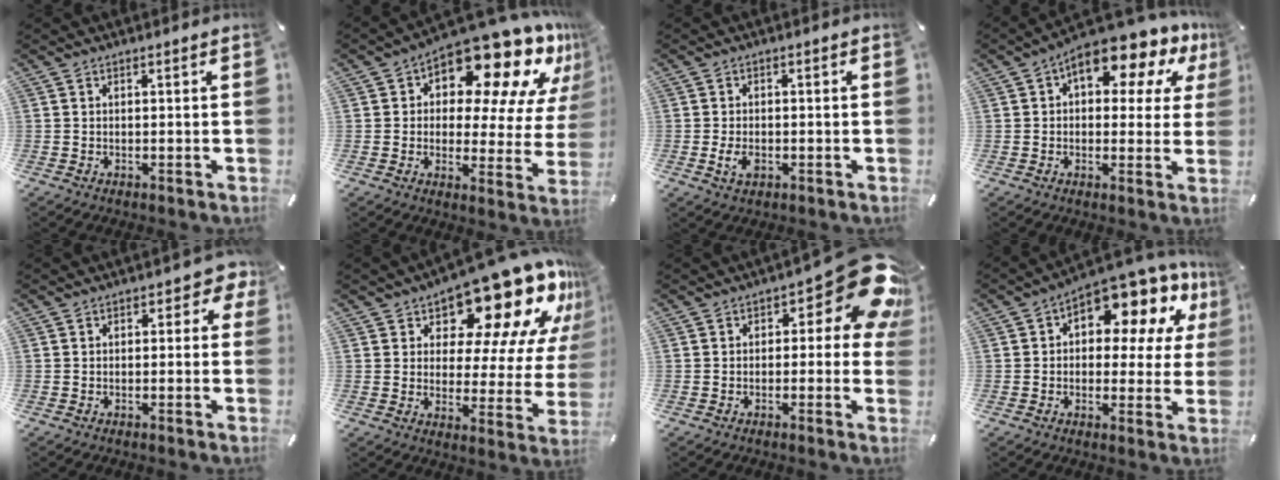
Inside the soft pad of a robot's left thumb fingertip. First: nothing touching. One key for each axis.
{"total": 19.0, "fx": 12.7, "fy": 8.3, "fz": 11.5, "tx": -0.153, "ty": -0.107, "tz": 0.208}
{"total": 3.3, "fx": -1.0, "fy": 2.0, "fz": 2.4, "tx": -0.063, "ty": -0.002, "tz": -0.021}
{"total": 13.3, "fx": 7.2, "fy": 6.4, "fz": 9.1, "tx": -0.129, "ty": -0.046, "tz": 0.121}
{"total": 3.2, "fx": -0.3, "fy": 2.1, "fz": 2.5, "tx": -0.032, "ty": 0.007, "tz": -0.011}
{"total": 19.5, "fx": 14.6, "fy": 8.0, "fz": 10.0, "tx": -0.137, "ty": -0.124, "tz": 0.240}
{"total": 14.0, "fx": 5.4, "fy": 6.2, "fz": 11.3, "tx": -0.132, "ty": -0.043, "tz": 0.092}
{"total": 13.7, "fx": 9.1, "fy": 6.2, "fz": 8.1, "tx": -0.117, "ty": -0.084, "tz": 0.154}